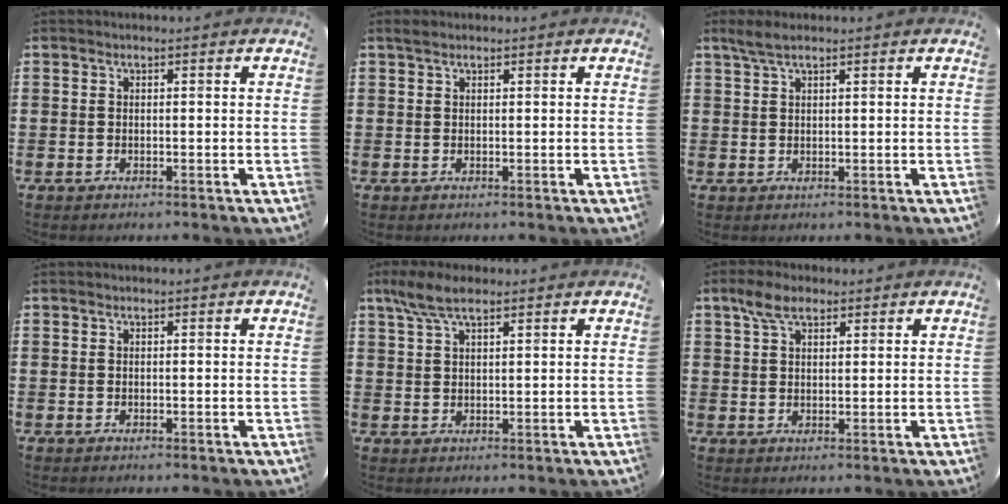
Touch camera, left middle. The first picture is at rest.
{"total": 0.8, "force": [0.7, 0.3, 0.2], "torque": [0.002, -0.001, 0.012]}
{"total": 2.1, "force": [1.6, 0.3, 1.3], "torque": [-0.028, 0.004, 0.029]}
{"total": 0.0}
{"total": 4.8, "force": [3.4, 1.5, 3.0], "torque": [-0.067, 0.003, 0.062]}
{"total": 4.3, "force": [3.0, 2.1, 2.2], "torque": [-0.042, 0.005, 0.055]}